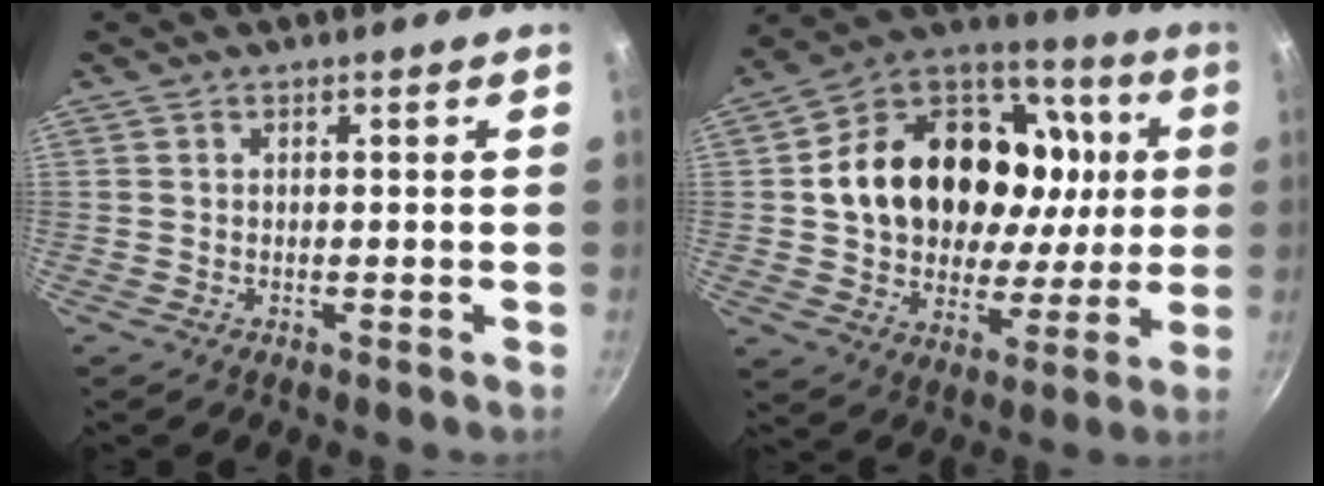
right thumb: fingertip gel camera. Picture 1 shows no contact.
{"total": 28.9, "force": [4.4, 20.9, 19.5], "torque": [-0.300, 0.031, 0.078]}